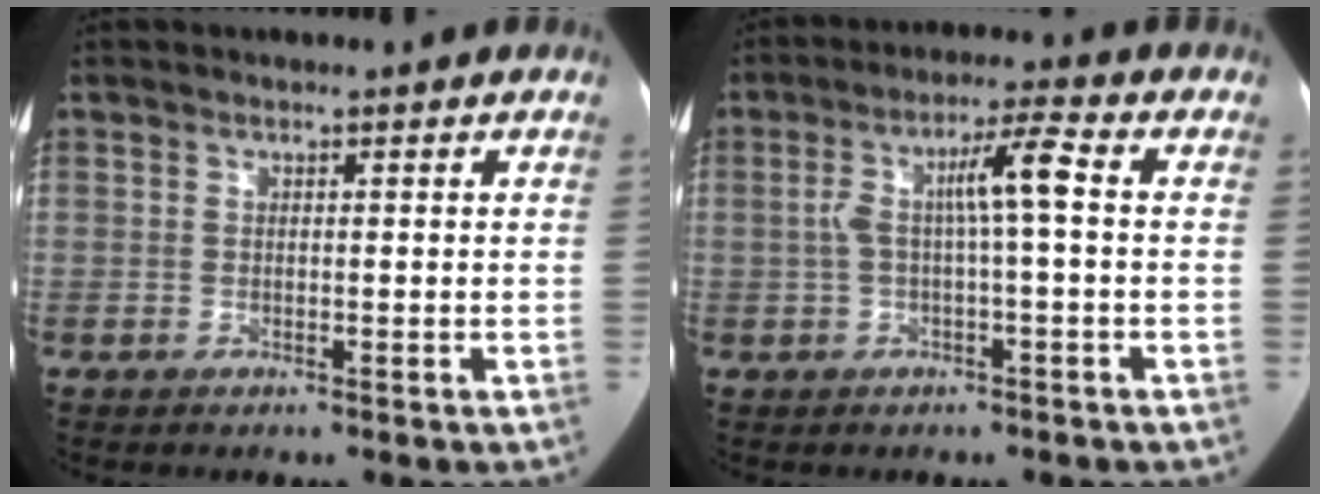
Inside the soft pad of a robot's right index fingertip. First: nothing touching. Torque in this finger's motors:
{"motor_torque": [0.36, 0.07, 0.21, 0.06]}